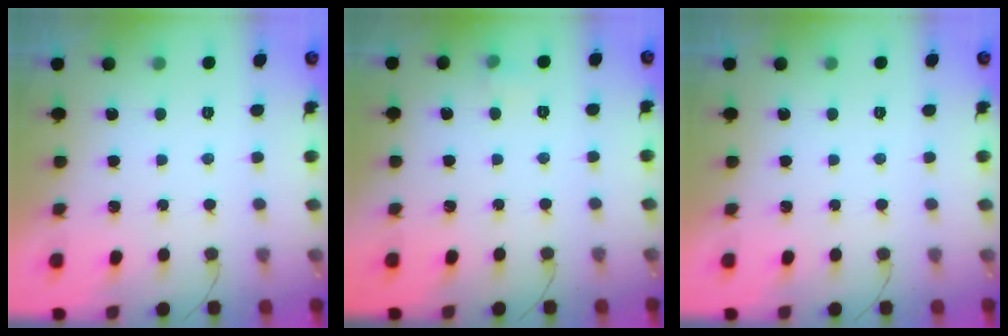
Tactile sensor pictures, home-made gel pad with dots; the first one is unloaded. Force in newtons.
{"total": 3.6, "press": 3.3, "slide": 1.3}
{"total": 0.0}